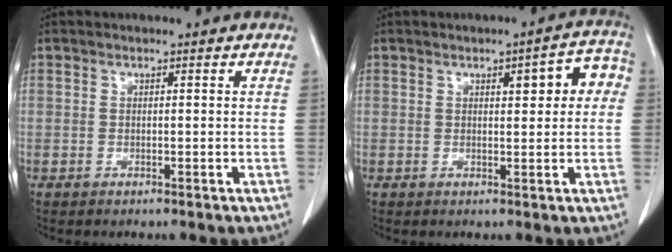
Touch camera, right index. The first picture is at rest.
{"total": 6.1, "force": [1.6, 2.0, 5.5], "torque": [-0.061, 0.023, 0.014]}